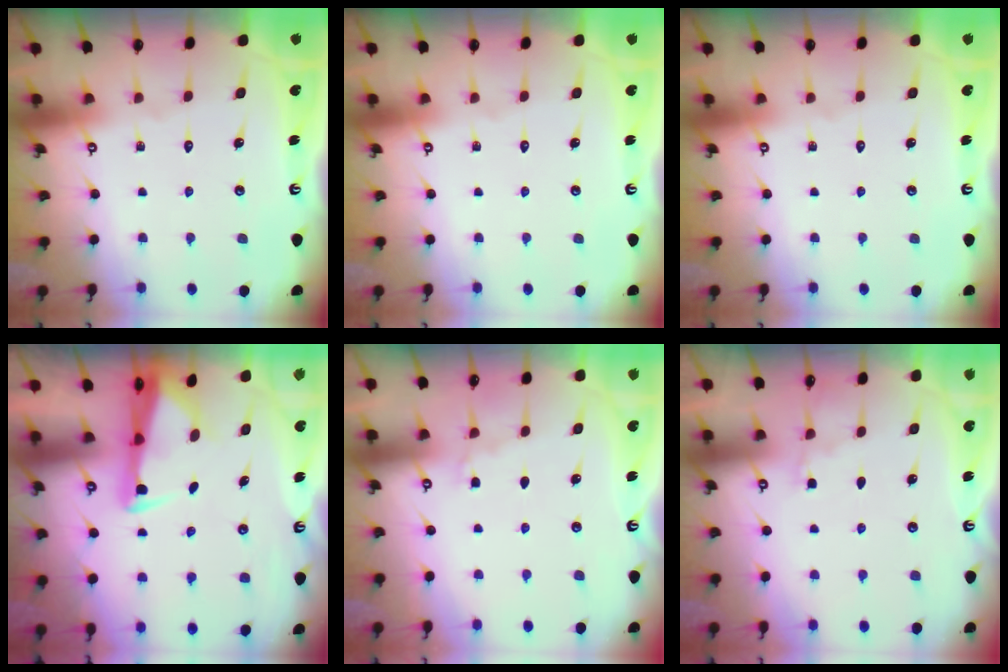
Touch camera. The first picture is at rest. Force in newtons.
{"total": 0.0}
{"total": 0.0}
{"total": 2.9, "press": 2.8, "slide": 0.9}
{"total": 4.3, "press": 4.2, "slide": 0.5}
{"total": 2.7, "press": 2.6, "slide": 0.4}